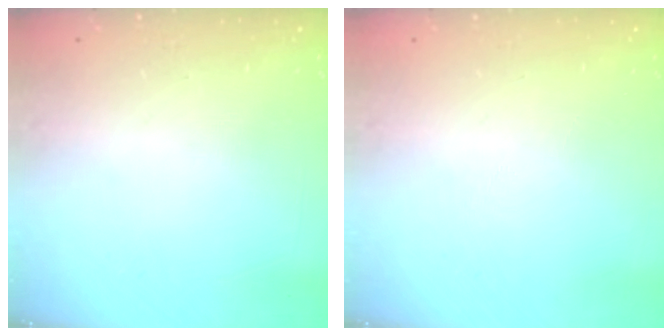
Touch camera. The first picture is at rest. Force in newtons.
{"total": 0.0}